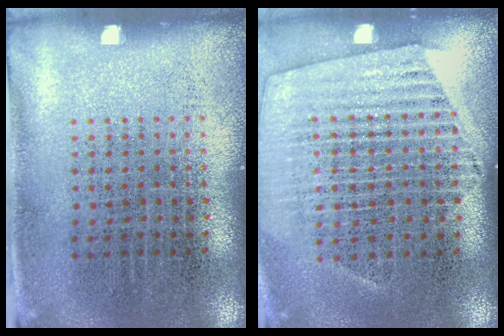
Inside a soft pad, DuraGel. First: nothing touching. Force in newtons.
{"total": 1.5, "press": 1.4, "slide": 0.5}